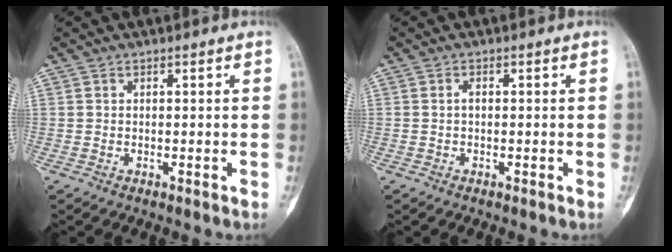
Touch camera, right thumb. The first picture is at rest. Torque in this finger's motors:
{"motor_torque": [0.14, 0.05, 0.00, -0.10, 0.02]}